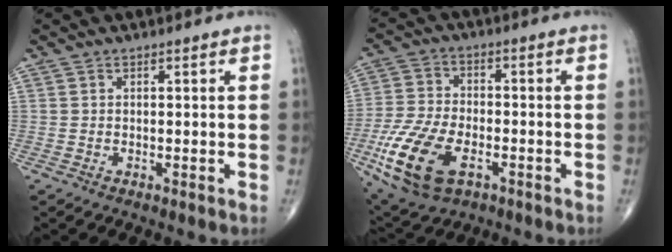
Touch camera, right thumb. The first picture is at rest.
{"total": 16.0, "force": [-6.1, 8.6, 12.0], "torque": [-0.250, 0.004, -0.108]}